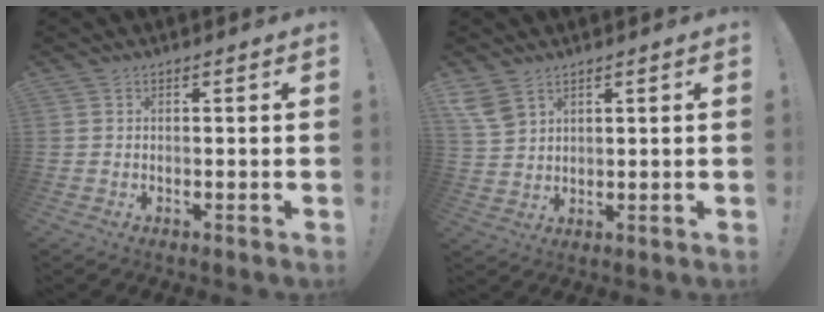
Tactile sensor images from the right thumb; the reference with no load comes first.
{"total": 6.1, "force": [4.0, 3.4, 3.1], "torque": [-0.073, -0.013, 0.081]}